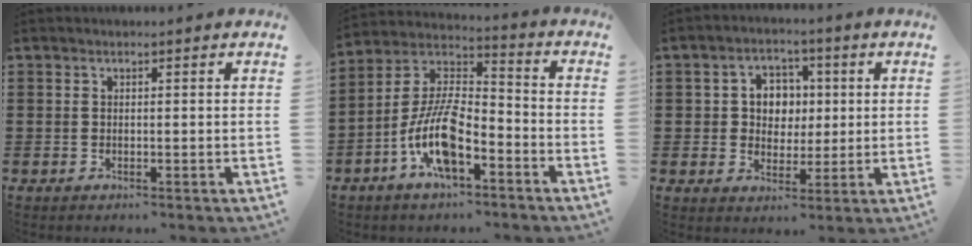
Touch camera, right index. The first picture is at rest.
{"total": 11.8, "force": [-5.5, 4.6, 9.4], "torque": [-0.222, -0.005, -0.109]}
{"total": 5.5, "force": [0.6, 5.0, 2.2], "torque": [-0.056, 0.016, 0.006]}